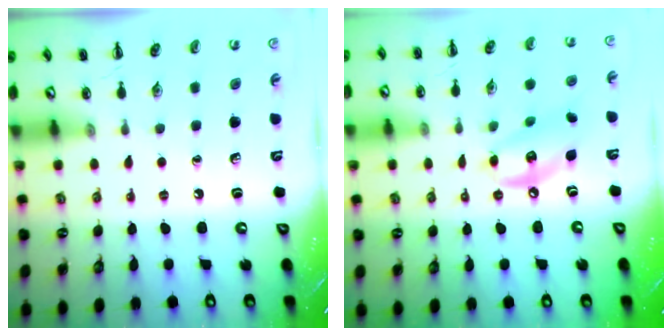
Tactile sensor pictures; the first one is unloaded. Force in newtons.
{"total": 10.8, "press": 10.6, "slide": 2.1}